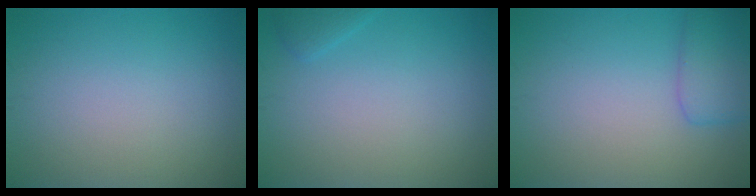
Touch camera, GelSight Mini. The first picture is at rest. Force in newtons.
{"total": 0.9, "press": 0.9, "slide": 0.1}
{"total": 2.9, "press": 2.9, "slide": 0.1}